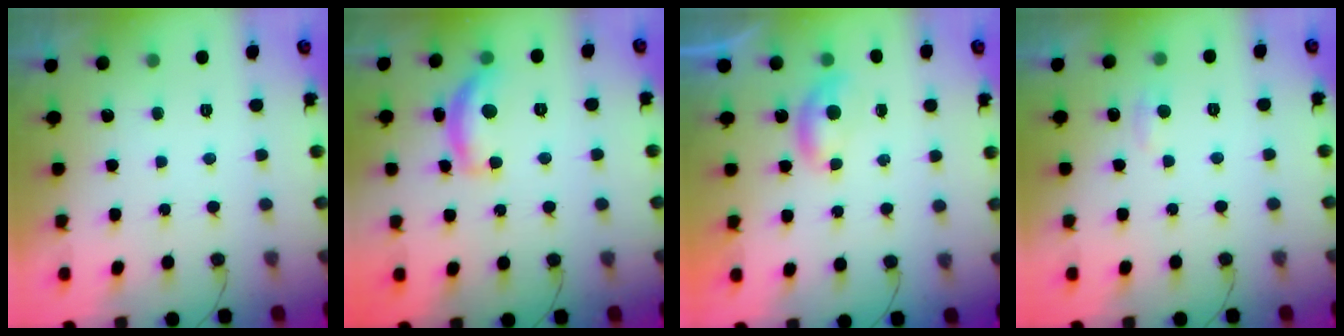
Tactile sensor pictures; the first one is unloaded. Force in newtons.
{"total": 12.7, "press": 12.6, "slide": 0.8}
{"total": 4.2, "press": 4.2, "slide": 0.4}
{"total": 4.4, "press": 4.4, "slide": 0.5}